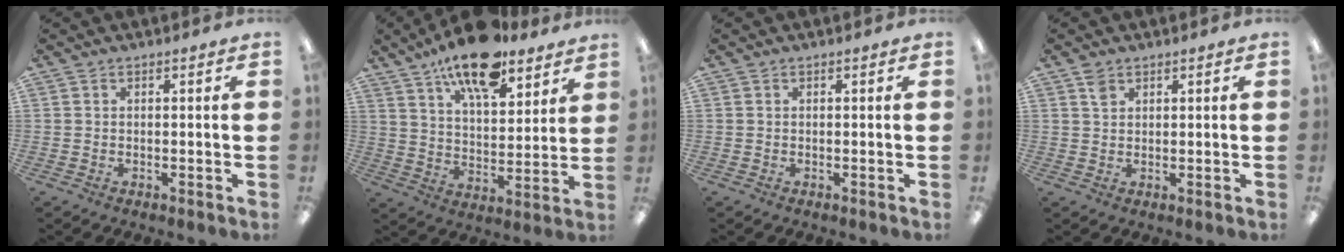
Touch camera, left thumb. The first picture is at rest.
{"total": 15.1, "force": [11.4, 5.6, 8.2], "torque": [-0.135, -0.061, 0.198]}
{"total": 0.0}
{"total": 2.1, "force": [1.5, 1.2, 0.8], "torque": [-0.020, -0.002, 0.029]}